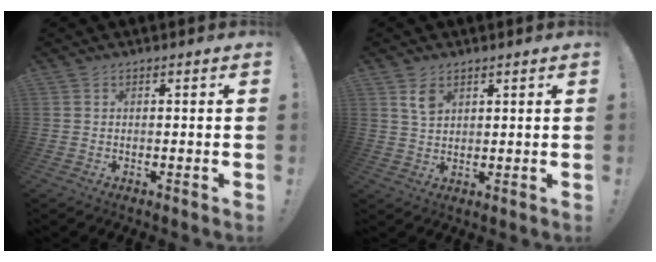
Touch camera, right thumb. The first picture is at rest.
{"total": 4.3, "force": [2.4, 2.6, 2.5], "torque": [-0.038, -0.008, 0.042]}